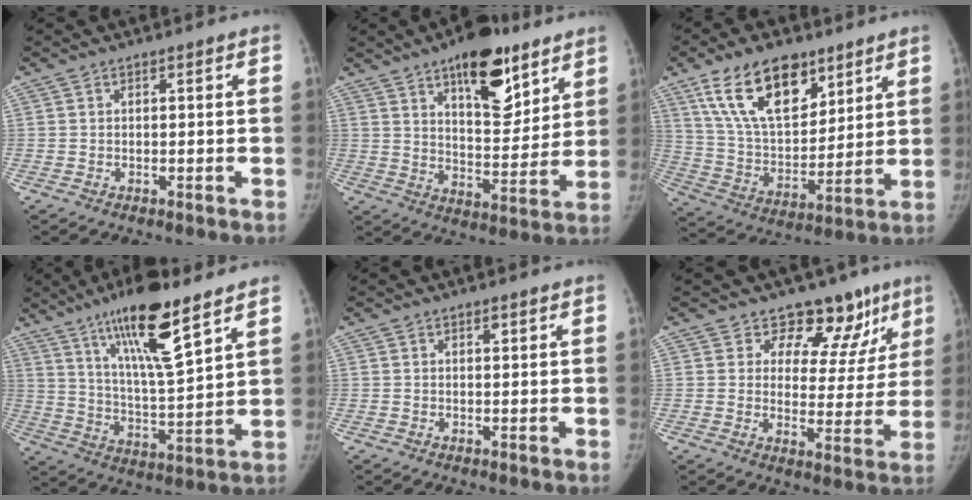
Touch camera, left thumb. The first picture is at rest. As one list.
[{"total": 17.0, "force": [10.3, 7.4, 11.3], "torque": [-0.115, -0.058, 0.156]}, {"total": 18.6, "force": [11.1, 9.8, 11.4], "torque": [-0.155, -0.049, 0.208]}, {"total": 16.9, "force": [10.8, 3.1, 12.7], "torque": [-0.208, -0.060, 0.195]}, {"total": 1.0, "force": [0.7, 0.4, 0.5], "torque": [-0.005, -0.004, 0.010]}, {"total": 12.6, "force": [9.2, 7.8, 3.8], "torque": [0.014, -0.052, 0.107]}]